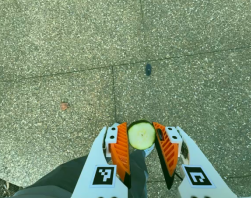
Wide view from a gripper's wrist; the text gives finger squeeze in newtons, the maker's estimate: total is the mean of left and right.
{"total": 9.1, "left": 8.5, "right": 9.7}